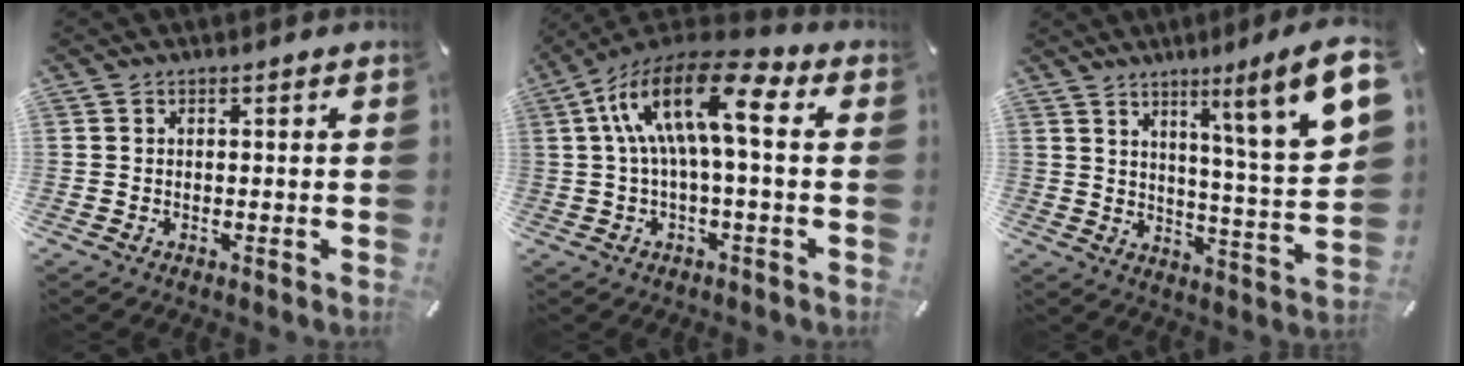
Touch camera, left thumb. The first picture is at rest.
{"total": 17.5, "force": [3.8, 6.6, 15.8], "torque": [-0.323, -0.014, 0.063]}
{"total": 12.9, "force": [7.9, -0.2, 10.1], "torque": [-0.141, -0.064, 0.110]}